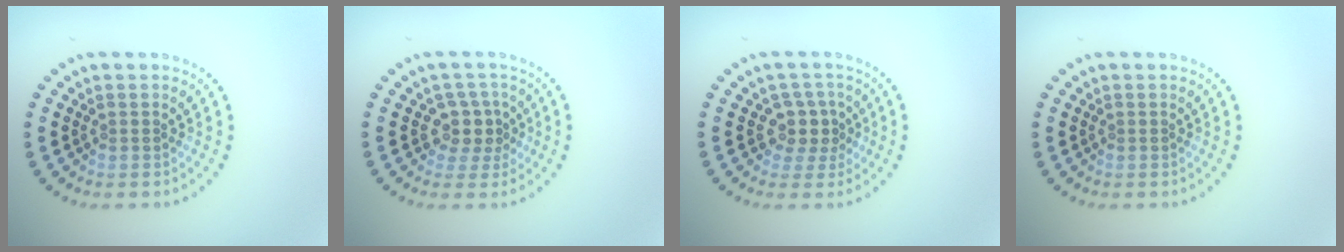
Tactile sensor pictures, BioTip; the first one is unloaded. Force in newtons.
{"total": 2.5, "press": 2.1, "slide": 1.5}
{"total": 2.5, "press": 2.1, "slide": 1.5}
{"total": 0.0}